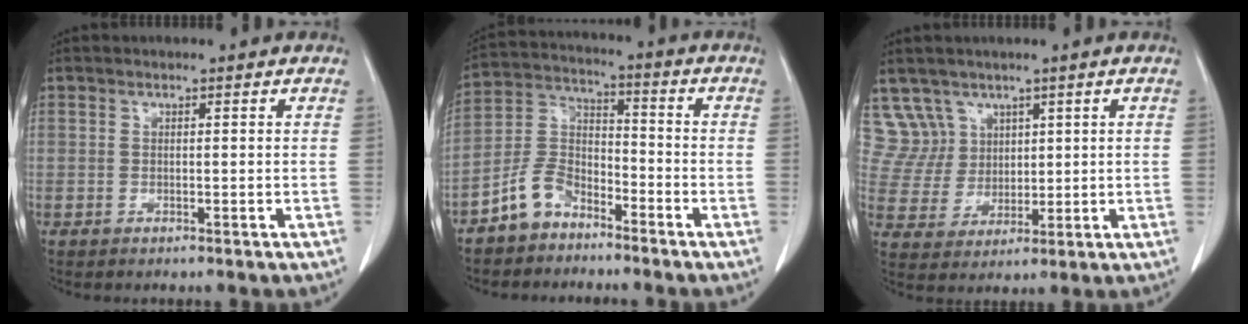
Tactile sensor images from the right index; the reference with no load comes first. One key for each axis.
{"total": 7.6, "fx": -5.5, "fy": 4.2, "fz": 3.1, "tx": -0.072, "ty": 0.017, "tz": -0.113}
{"total": 6.9, "fx": 4.2, "fy": 5.5, "fz": -0.7, "tx": 0.019, "ty": 0.015, "tz": 0.091}